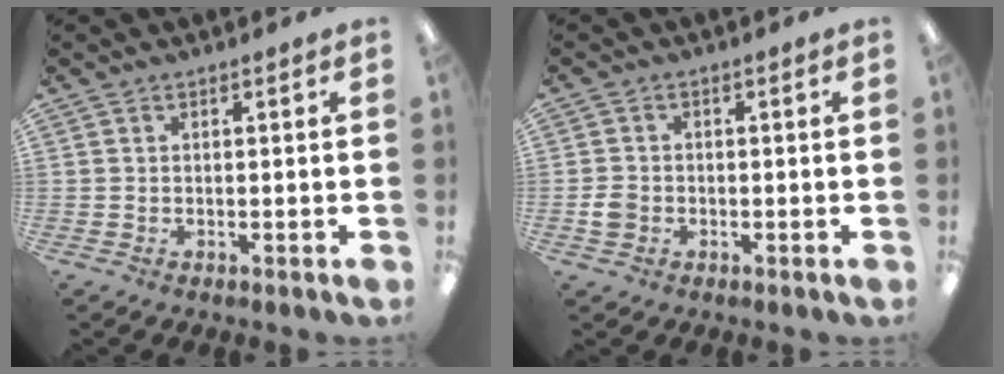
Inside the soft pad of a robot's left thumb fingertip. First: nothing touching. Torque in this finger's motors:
{"motor_torque": [-0.13, 0.16, -0.07, 0.21, 0.01]}